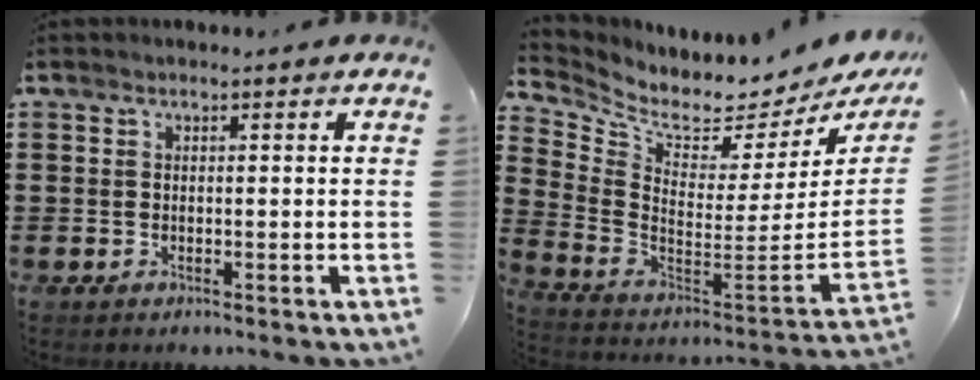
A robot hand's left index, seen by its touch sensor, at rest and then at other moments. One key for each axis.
{"total": 3.9, "fx": 3.4, "fy": 1.3, "fz": 1.5, "tx": -0.057, "ty": -0.054, "tz": 0.051}